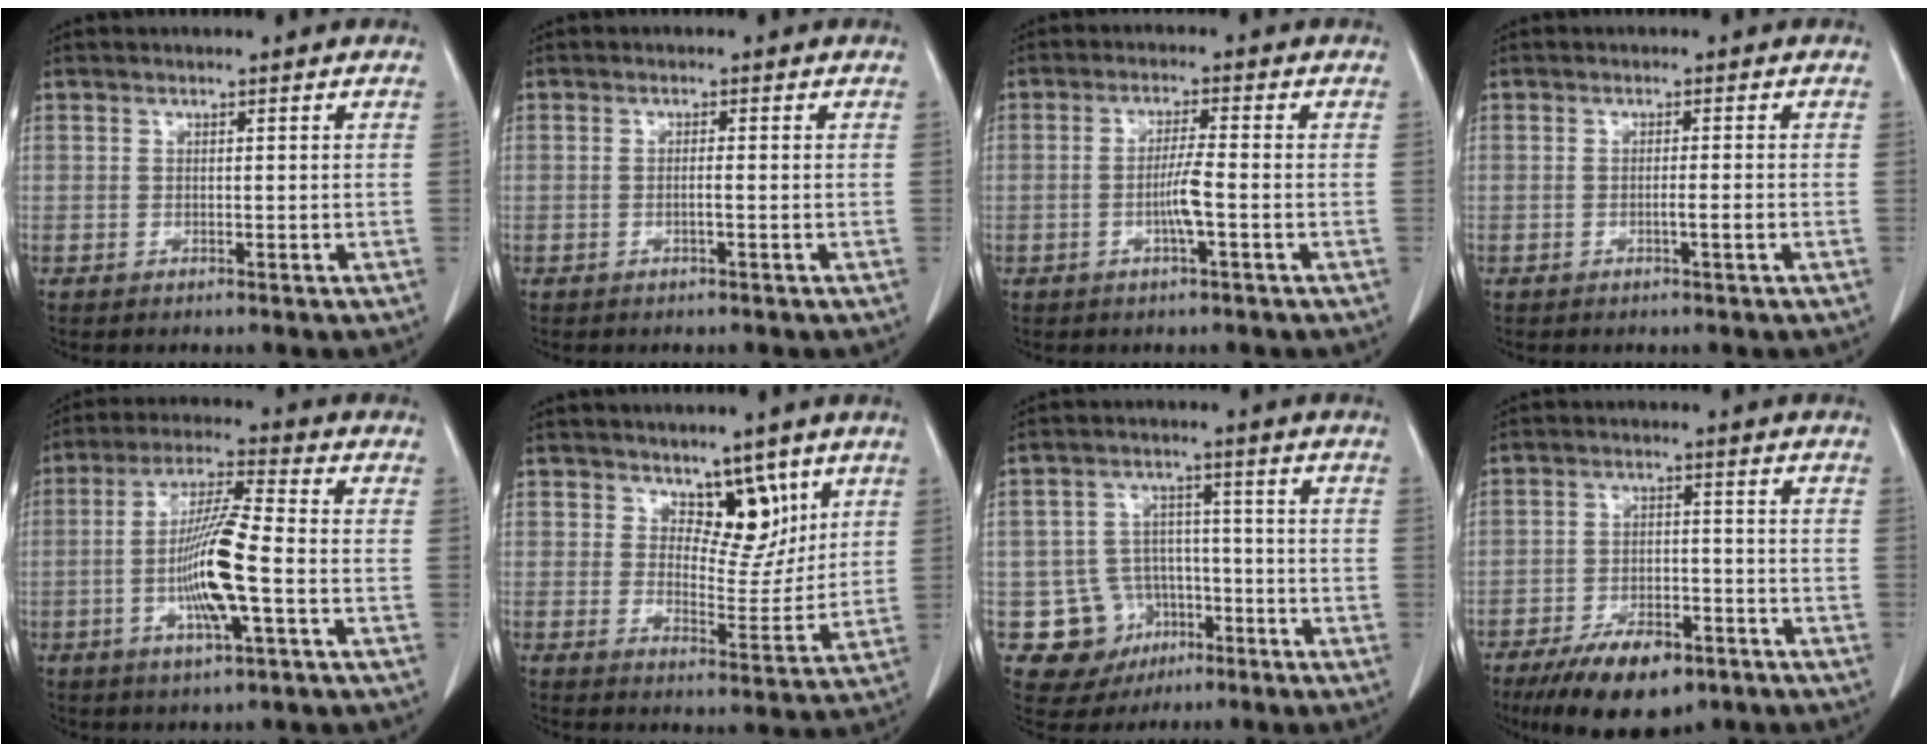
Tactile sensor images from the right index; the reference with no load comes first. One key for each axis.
{"total": 1.1, "fx": -0.3, "fy": -0.2, "fz": 1.0, "tx": -0.019, "ty": -0.001, "tz": -0.006}
{"total": 4.2, "fx": -1.1, "fy": -0.3, "fz": 4.0, "tx": -0.081, "ty": -0.003, "tz": -0.023}
{"total": 1.6, "fx": -0.6, "fy": -0.4, "fz": 1.4, "tx": -0.026, "ty": -0.002, "tz": -0.011}
{"total": 11.1, "fx": -2.4, "fy": 0.9, "fz": 10.8, "tx": -0.209, "ty": -0.004, "tz": -0.049}
{"total": 7.3, "fx": 4.2, "fy": 3.8, "fz": 4.6, "tx": -0.055, "ty": -0.007, "tz": 0.072}
{"total": 9.6, "fx": -3.6, "fy": 8.7, "fz": 1.8, "tx": -0.033, "ty": 0.020, "tz": -0.043}
{"total": 11.2, "fx": -7.5, "fy": 4.7, "fz": 6.9, "tx": -0.110, "ty": -0.006, "tz": -0.122}